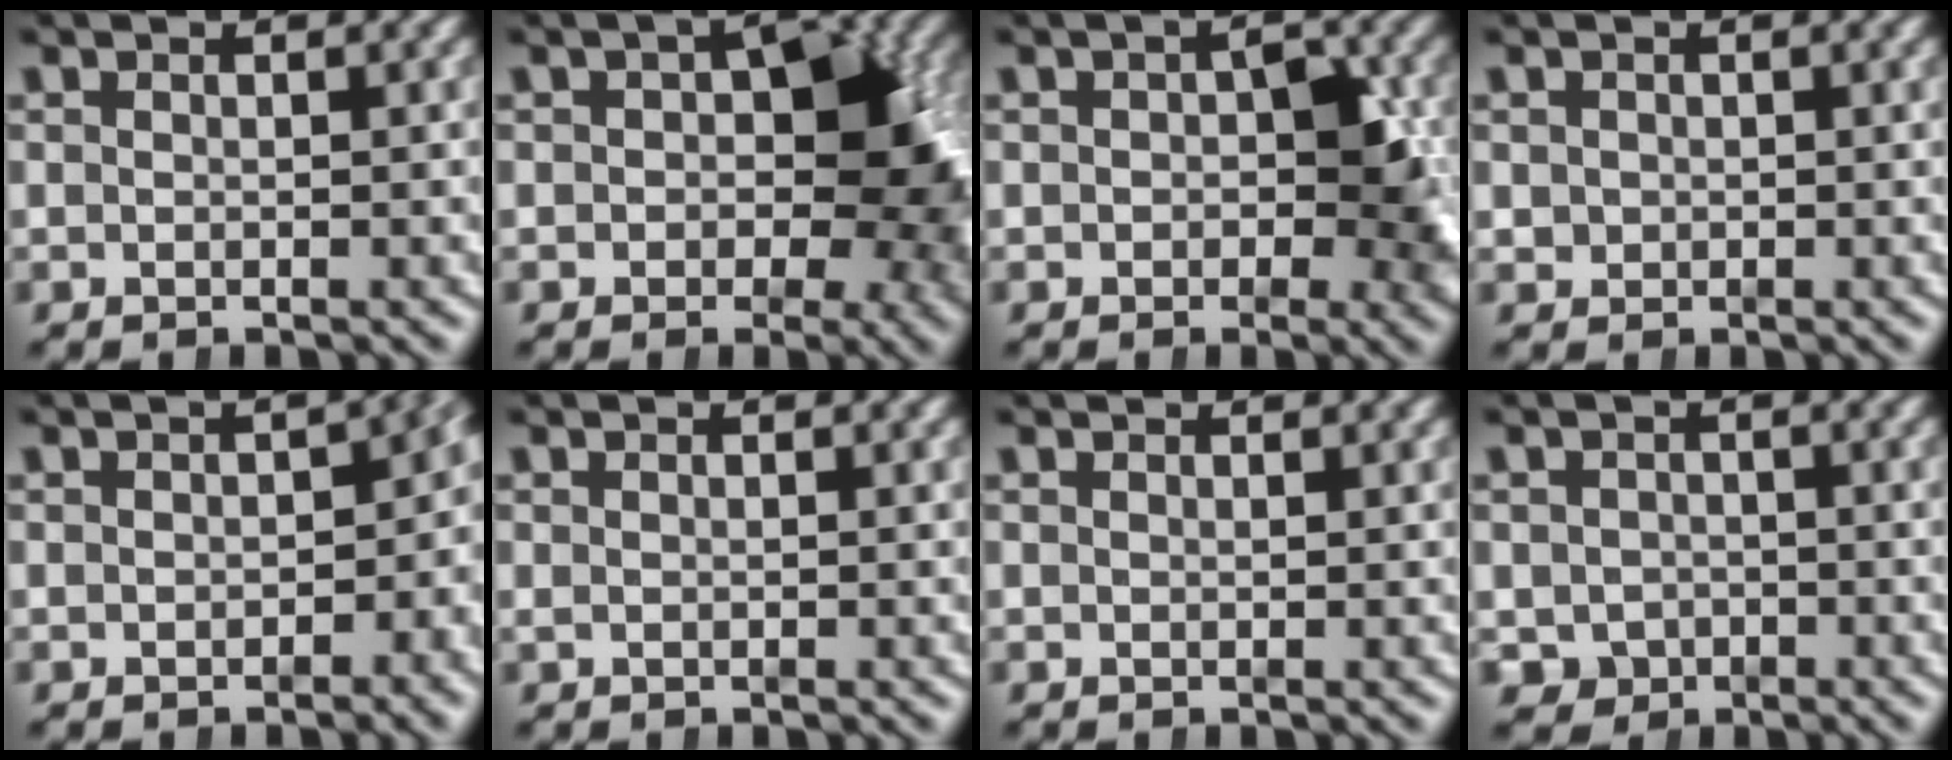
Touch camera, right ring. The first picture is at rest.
{"total": 9.1, "force": [-0.8, 5.8, 6.9], "torque": [-0.078, -0.010, -0.009]}
{"total": 4.8, "force": [-0.5, 2.9, 3.7], "torque": [-0.036, -0.001, -0.007]}
{"total": 1.5, "force": [0.2, 1.4, 0.4], "torque": [-0.020, -0.006, 0.006]}
{"total": 2.5, "force": [-0.5, 1.4, 2.0], "torque": [-0.013, 0.001, -0.005]}
{"total": 0.0}
{"total": 0.9, "force": [0.8, -0.3, 0.0], "torque": [0.009, 0.005, 0.012]}
{"total": 4.9, "force": [-2.0, 4.3, 1.4], "torque": [-0.034, -0.031, -0.026]}